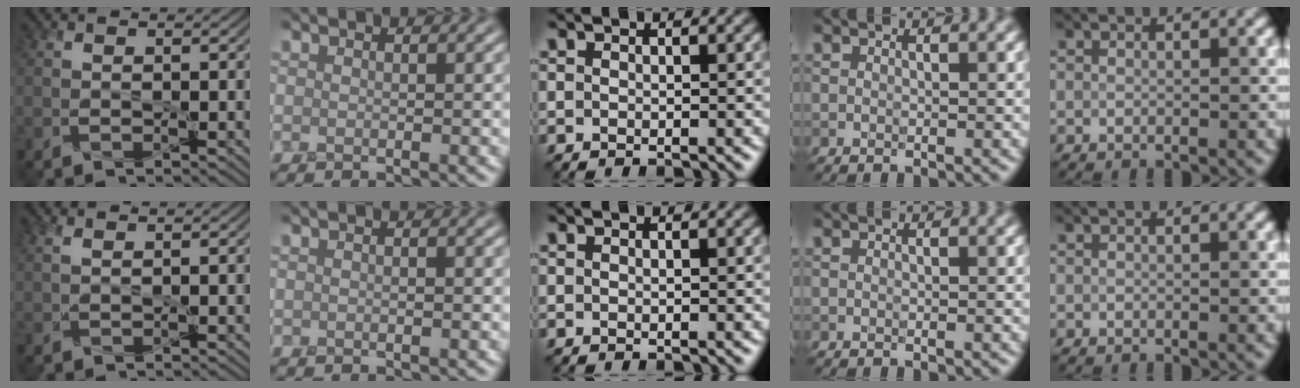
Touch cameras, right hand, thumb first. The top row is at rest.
{"thumb": {"total": 1.4, "force": [1.2, 0.2, 0.8], "torque": [-0.025, 0.003, 0.027]}, "index": {"total": 0.6, "force": [0.1, 0.3, 0.6], "torque": [-0.009, 0.001, 0.001]}}